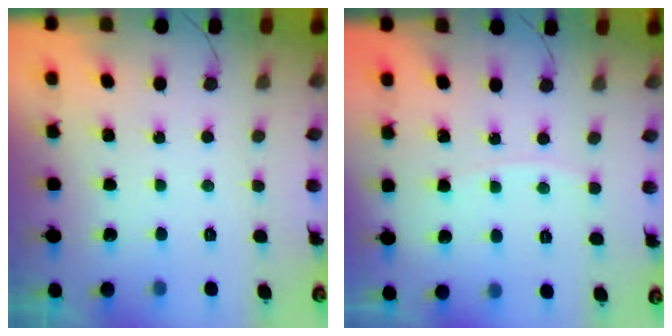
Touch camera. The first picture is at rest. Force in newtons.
{"total": 2.3, "press": 2.2, "slide": 0.3}